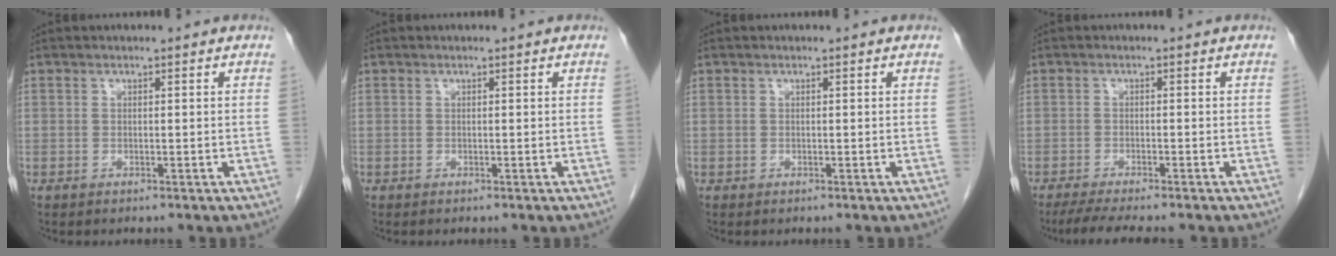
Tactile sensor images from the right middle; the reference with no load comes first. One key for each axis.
{"total": 0.0}
{"total": 0.0}
{"total": 5.9, "fx": -4.9, "fy": 0.2, "fz": 3.2, "tx": -0.049, "ty": -0.015, "tz": -0.079}